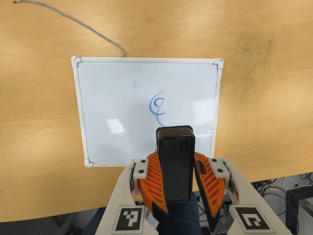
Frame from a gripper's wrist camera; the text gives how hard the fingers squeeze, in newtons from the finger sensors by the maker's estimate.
{"total": 9.5, "left": 9.7, "right": 9.4}